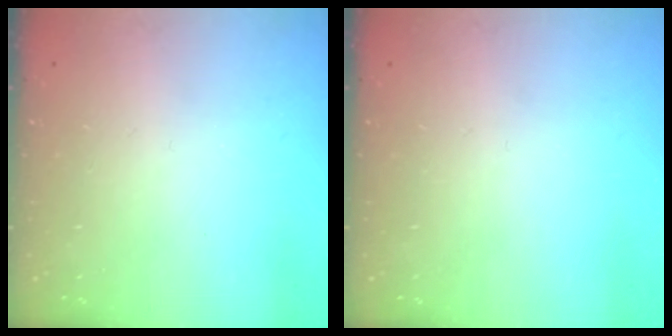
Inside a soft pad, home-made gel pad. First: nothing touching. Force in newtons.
{"total": 0.0}